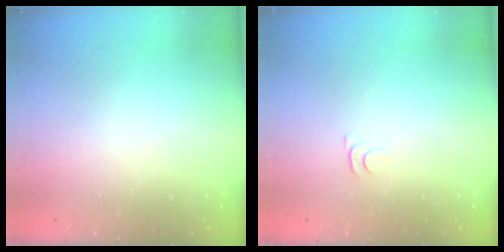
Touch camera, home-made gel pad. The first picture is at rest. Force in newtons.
{"total": 3.4, "press": 3.4, "slide": 0.5}